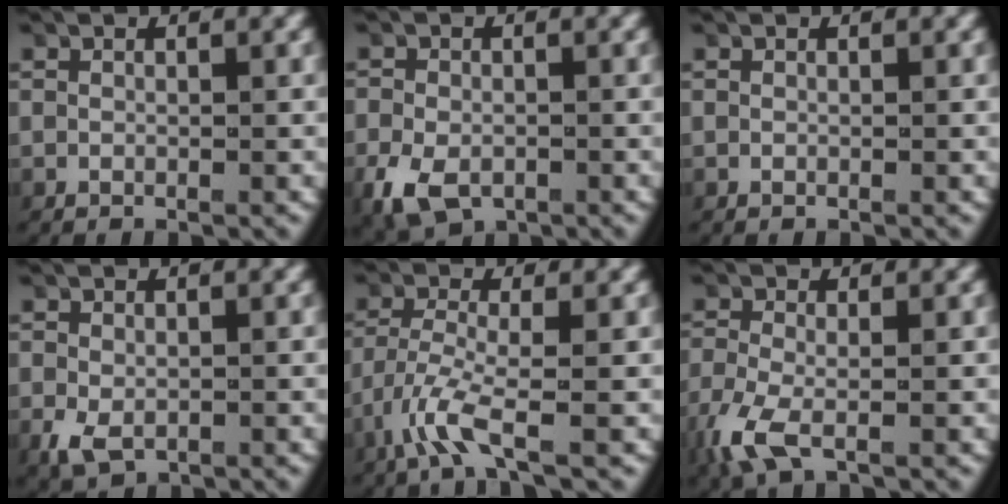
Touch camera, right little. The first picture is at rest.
{"total": 4.6, "force": [-2.2, 3.3, 2.3], "torque": [-0.064, -0.030, -0.022]}
{"total": 0.0}
{"total": 2.3, "force": [-1.0, 1.7, 1.2], "torque": [-0.039, -0.017, -0.006]}
{"total": 3.6, "force": [-2.2, 1.1, 2.6], "torque": [-0.080, -0.026, -0.030]}
{"total": 3.1, "force": [-1.6, 1.6, 2.1], "torque": [-0.067, -0.017, -0.022]}